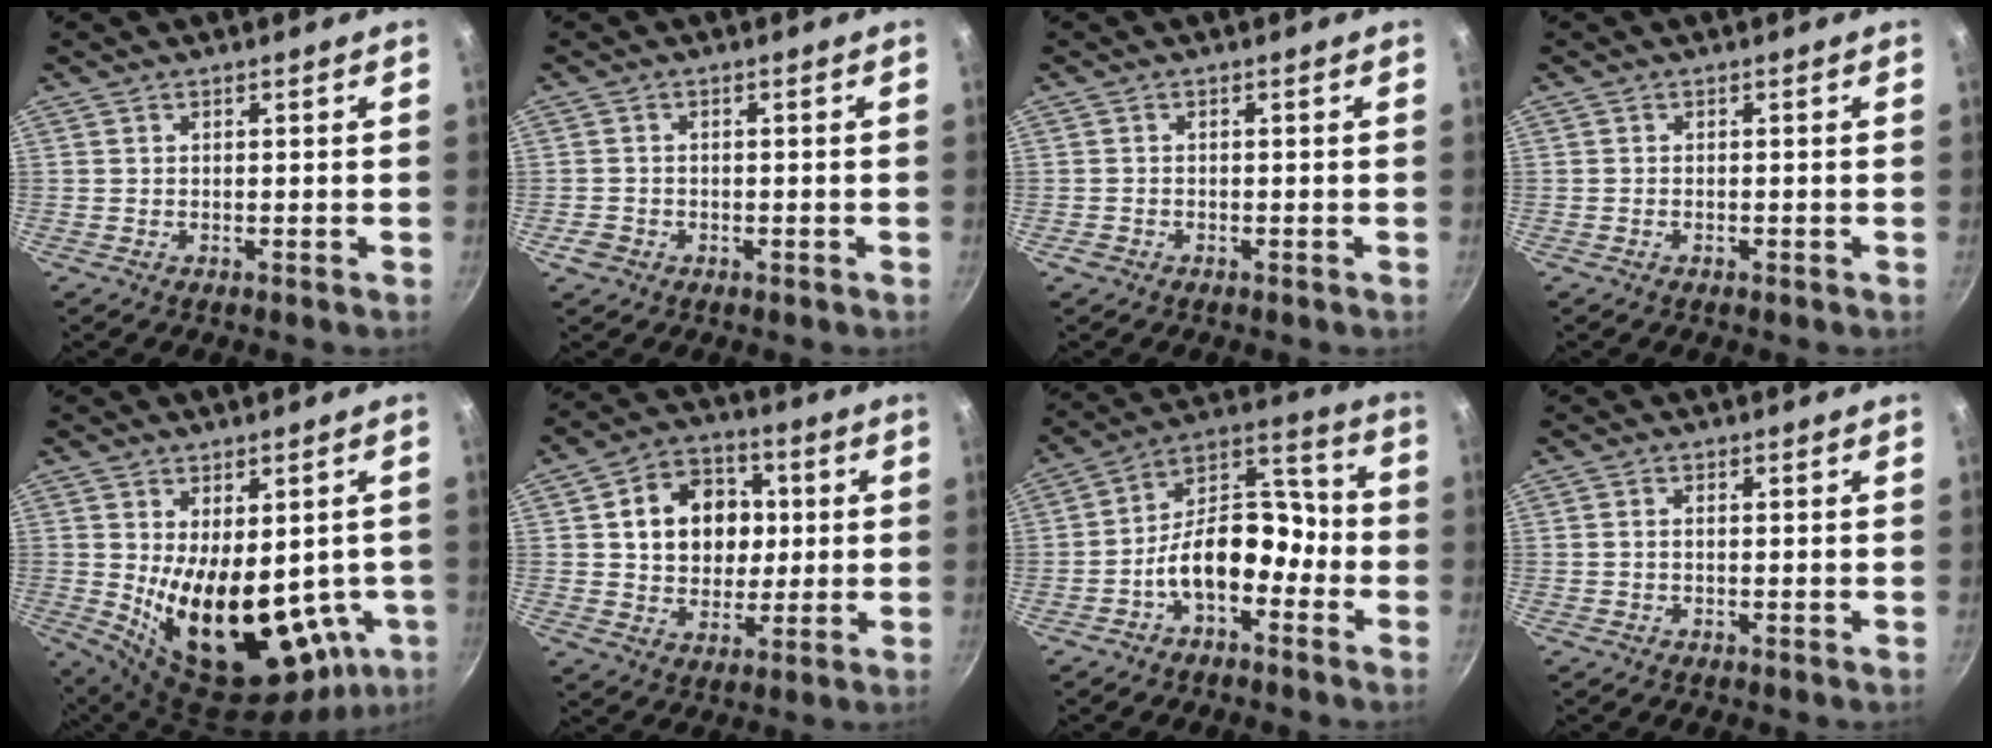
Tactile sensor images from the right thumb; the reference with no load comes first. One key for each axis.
{"total": 2.5, "fx": -1.1, "fy": 2.0, "fz": 1.0, "tx": -0.017, "ty": 0.009, "tz": -0.017}
{"total": 1.2, "fx": -0.7, "fy": 0.8, "fz": 0.4, "tx": -0.014, "ty": 0.006, "tz": -0.011}
{"total": 0.7, "fx": -0.4, "fy": 0.4, "fz": 0.5, "tx": -0.010, "ty": 0.003, "tz": -0.008}
{"total": 22.7, "fx": -2.5, "fy": 12.2, "fz": 19.0, "tx": -0.247, "ty": -0.036, "tz": 0.000}
{"total": 14.3, "fx": 2.2, "fy": 11.6, "fz": 8.1, "tx": -0.090, "ty": 0.012, "tz": 0.031}
{"total": 13.8, "fx": -5.1, "fy": 8.2, "fz": 9.8, "tx": -0.113, "ty": 0.075, "tz": -0.100}
{"total": 1.0, "fx": -0.1, "fy": 0.5, "fz": 0.8, "tx": -0.022, "ty": 0.006, "tz": -0.003}